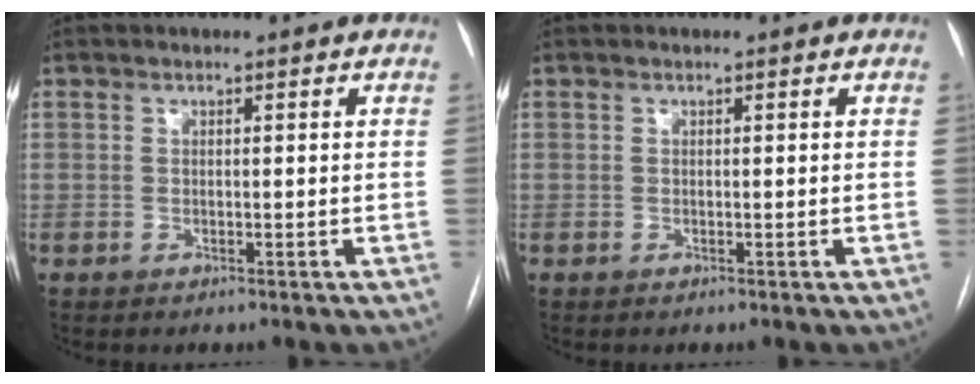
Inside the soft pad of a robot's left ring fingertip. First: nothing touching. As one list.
[{"total": 0.0}]